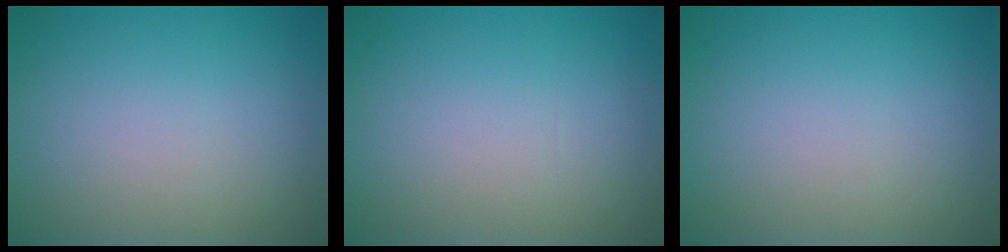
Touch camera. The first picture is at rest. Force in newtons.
{"total": 0.0}
{"total": 0.0}